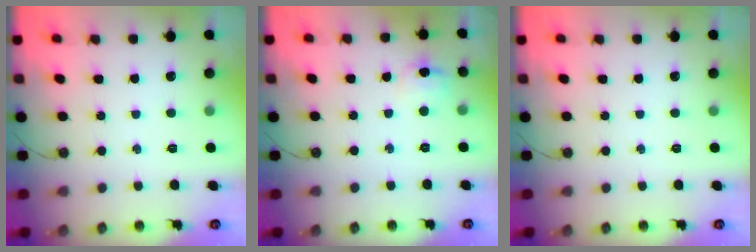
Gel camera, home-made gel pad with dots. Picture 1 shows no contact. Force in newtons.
{"total": 6.7, "press": 6.7, "slide": 0.7}
{"total": 0.0}